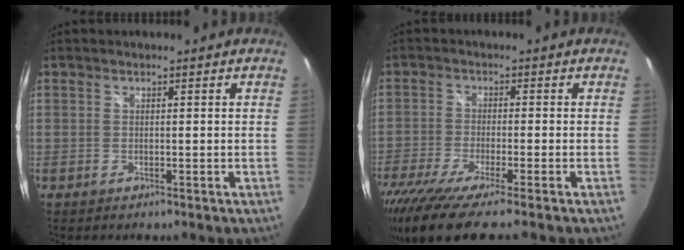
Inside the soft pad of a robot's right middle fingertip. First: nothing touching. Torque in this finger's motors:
{"motor_torque": [1.34, -0.79, 0.31, 0.21]}